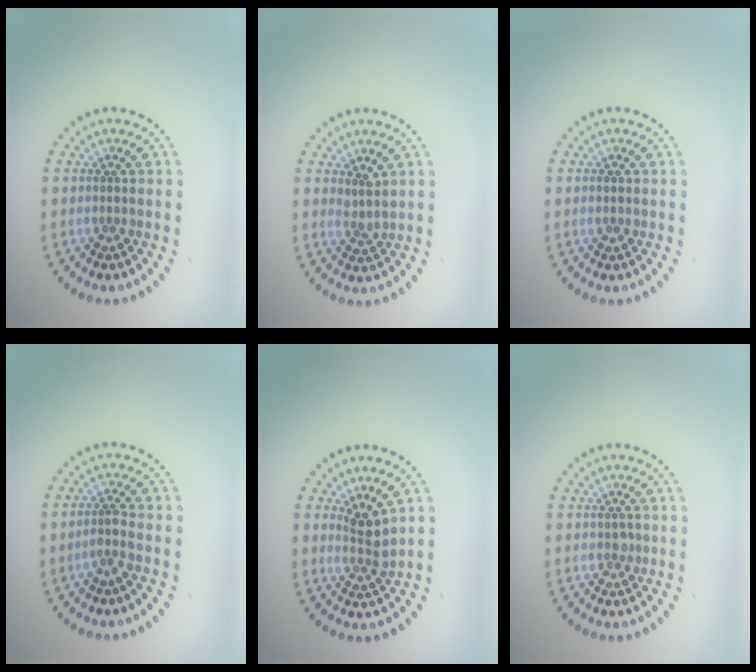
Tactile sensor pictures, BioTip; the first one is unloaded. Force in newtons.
{"total": 1.7, "press": 1.3, "slide": 1.2}
{"total": 1.1, "press": 1.1, "slide": 0.1}
{"total": 1.6, "press": 1.2, "slide": 1.0}
{"total": 2.3, "press": 1.8, "slide": 1.5}
{"total": 0.6, "press": 0.5, "slide": 0.3}